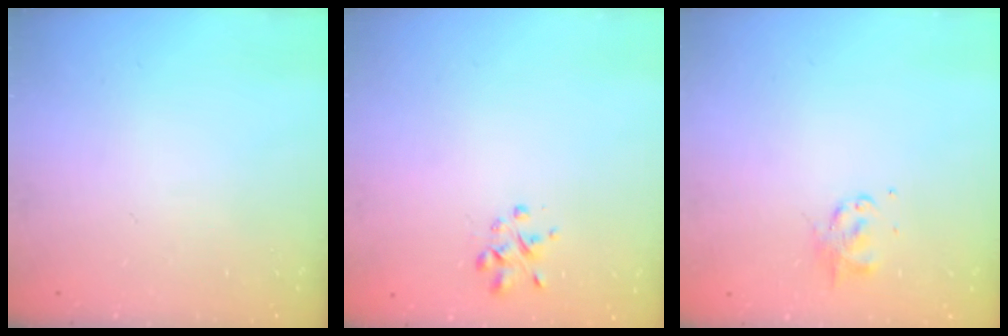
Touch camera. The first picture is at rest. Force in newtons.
{"total": 1.6, "press": 1.5, "slide": 0.5}
{"total": 2.8, "press": 2.7, "slide": 0.6}